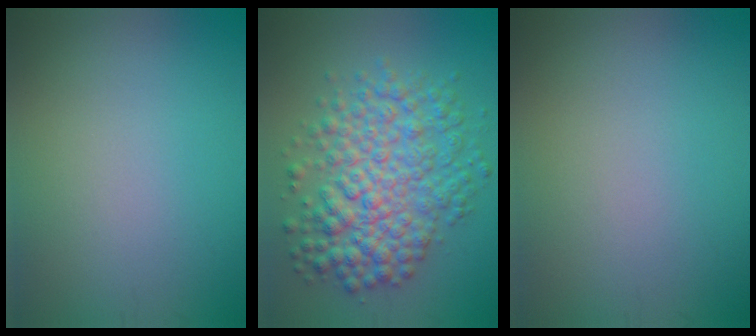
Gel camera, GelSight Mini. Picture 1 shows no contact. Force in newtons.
{"total": 7.4, "press": 7.4, "slide": 0.0}
{"total": 0.0}